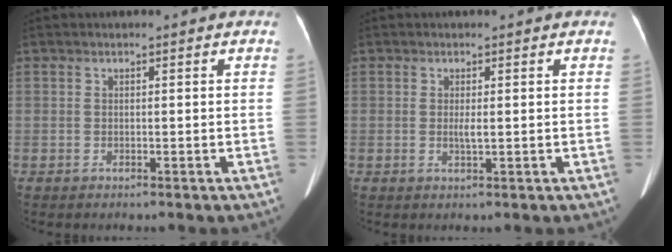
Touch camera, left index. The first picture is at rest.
{"total": 1.3, "force": [0.0, 0.2, 1.3], "torque": [-0.027, -0.002, 0.001]}